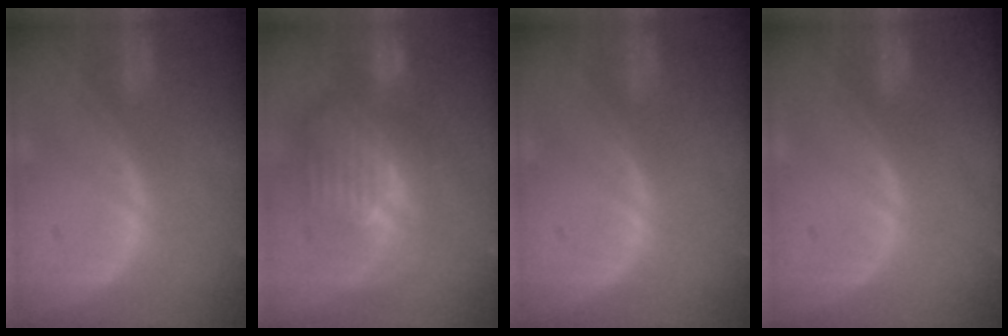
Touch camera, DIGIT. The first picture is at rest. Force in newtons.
{"total": 10.6, "press": 9.5, "slide": 4.8}
{"total": 0.0}
{"total": 0.0}